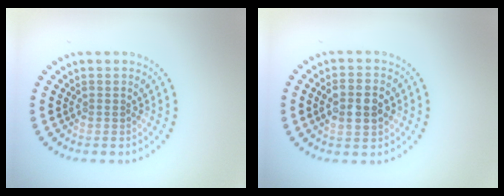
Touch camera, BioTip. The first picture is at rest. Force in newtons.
{"total": 3.4, "press": 3.3, "slide": 0.6}